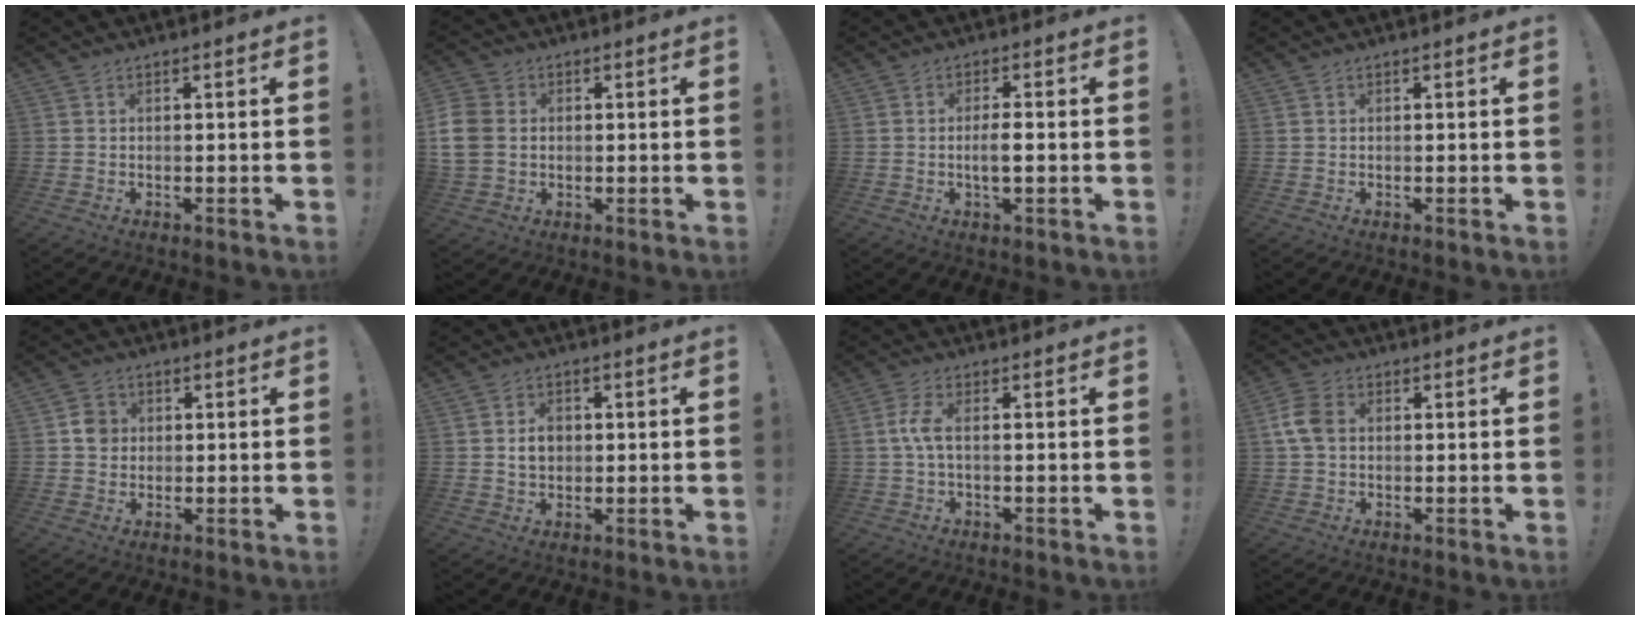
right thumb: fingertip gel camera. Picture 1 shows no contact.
{"total": 9.2, "force": [0.3, 7.5, 5.2], "torque": [-0.114, 0.000, 0.008]}
{"total": 4.1, "force": [-0.8, 1.1, 3.8], "torque": [-0.073, 0.002, -0.018]}
{"total": 0.0}
{"total": 4.6, "force": [0.5, 4.3, 1.6], "torque": [-0.010, 0.002, 0.007]}
{"total": 4.6, "force": [0.2, 3.6, 2.8], "torque": [-0.033, 0.000, -0.001]}
{"total": 4.9, "force": [0.0, 1.3, 4.7], "torque": [-0.091, -0.002, -0.001]}
{"total": 7.4, "force": [0.9, 5.2, 5.1], "torque": [-0.110, 0.010, 0.019]}